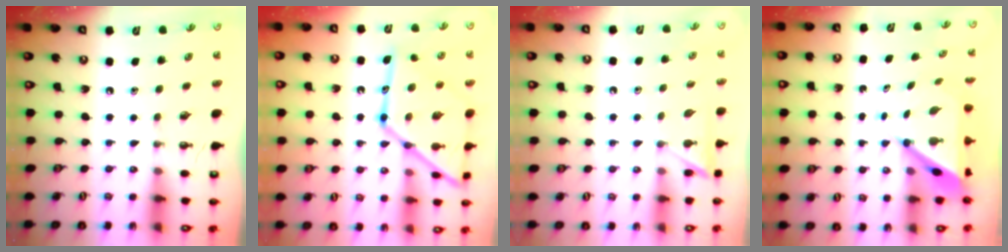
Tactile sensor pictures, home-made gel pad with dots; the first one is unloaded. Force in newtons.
{"total": 18.7, "press": 18.6, "slide": 1.5}
{"total": 5.4, "press": 5.3, "slide": 0.6}
{"total": 6.7, "press": 6.7, "slide": 0.7}